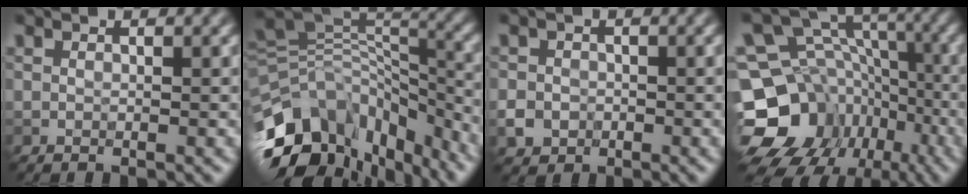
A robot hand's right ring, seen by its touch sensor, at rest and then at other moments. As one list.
[{"total": 14.0, "force": [-7.9, 8.1, 8.2], "torque": [-0.184, 0.012, -0.123]}, {"total": 2.2, "force": [-0.7, 2.0, 0.6], "torque": [-0.006, -0.002, -0.014]}, {"total": 16.1, "force": [-6.5, 13.0, 7.0], "torque": [-0.161, 0.001, -0.087]}]